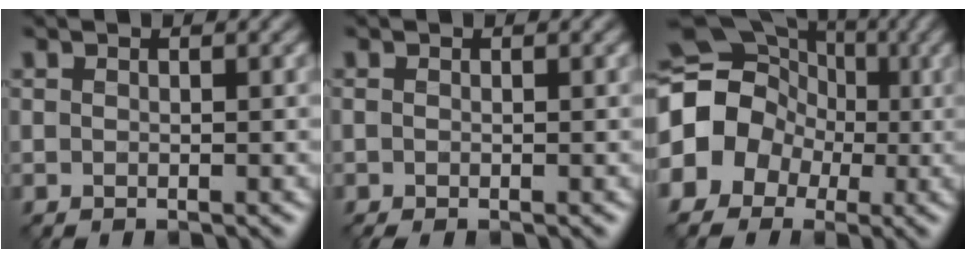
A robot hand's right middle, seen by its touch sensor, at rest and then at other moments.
{"total": 0.8, "force": [-0.4, 0.3, 0.6], "torque": [-0.018, 0.001, -0.007]}
{"total": 12.0, "force": [-1.0, 10.9, 5.0], "torque": [-0.115, 0.031, -0.052]}